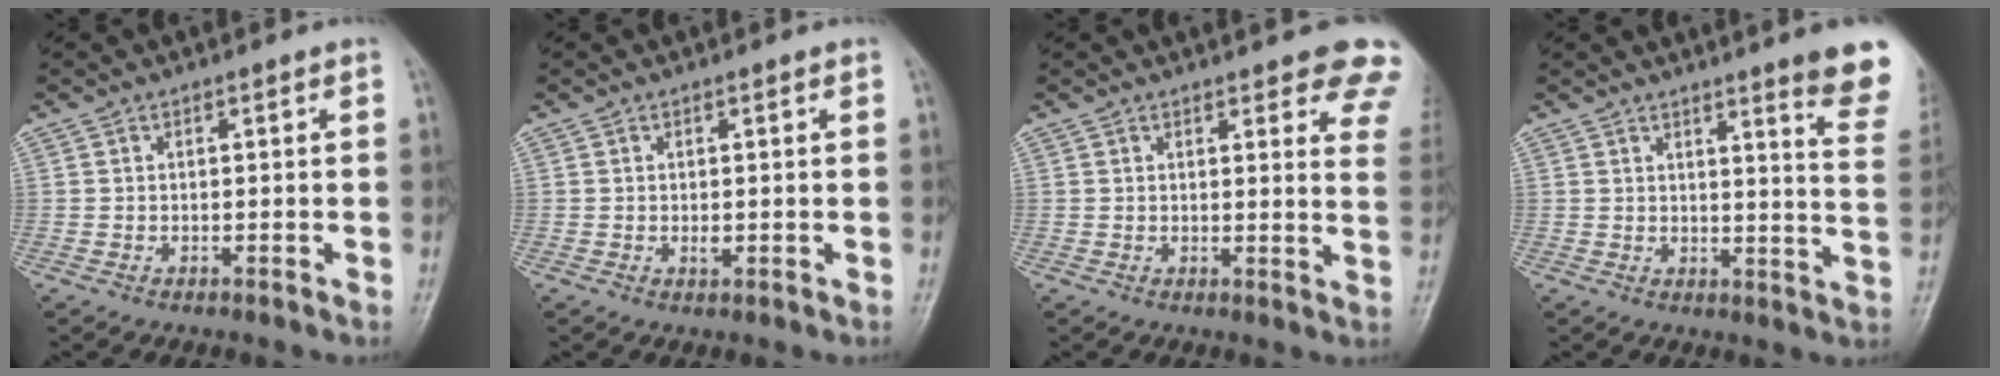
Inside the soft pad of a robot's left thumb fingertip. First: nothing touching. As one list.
[{"total": 1.5, "force": [0.2, 0.7, 1.2], "torque": [-0.018, -0.004, 0.004]}, {"total": 12.7, "force": [9.8, 3.7, 7.2], "torque": [-0.043, -0.040, 0.089]}, {"total": 11.8, "force": [8.6, 0.8, 8.0], "torque": [-0.074, -0.056, 0.089]}]